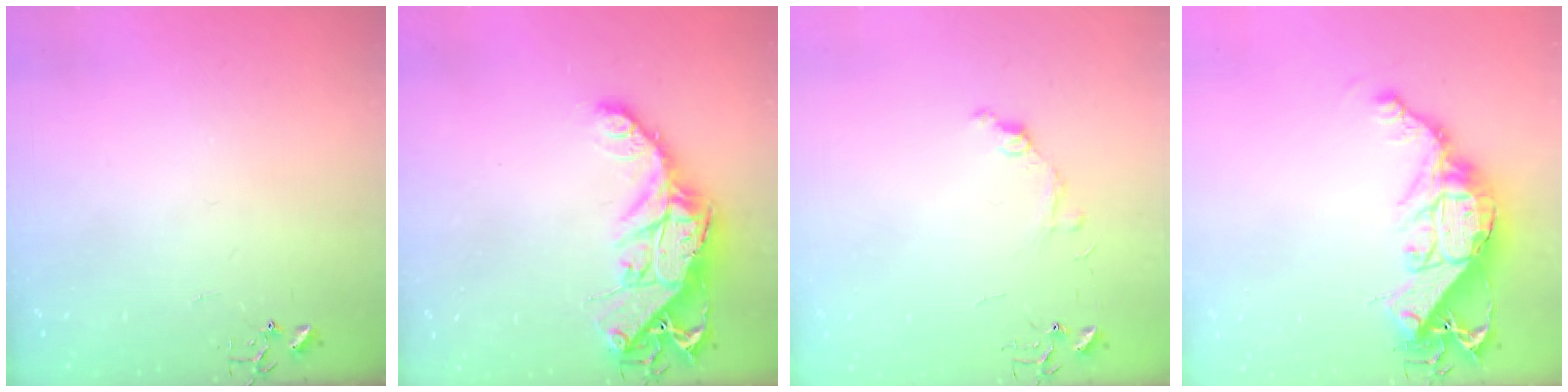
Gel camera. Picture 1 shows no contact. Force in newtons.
{"total": 16.1, "press": 16.1, "slide": 1.6}
{"total": 7.9, "press": 7.9, "slide": 0.7}
{"total": 15.3, "press": 15.3, "slide": 1.0}